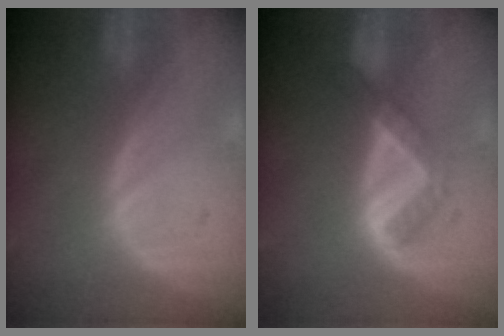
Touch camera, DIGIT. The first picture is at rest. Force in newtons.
{"total": 5.2, "press": 4.5, "slide": 2.6}